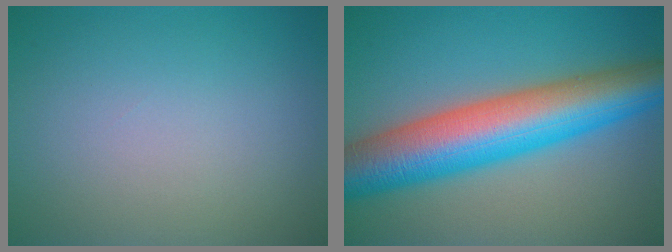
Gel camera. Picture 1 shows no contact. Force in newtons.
{"total": 11.5, "press": 11.5, "slide": 0.3}